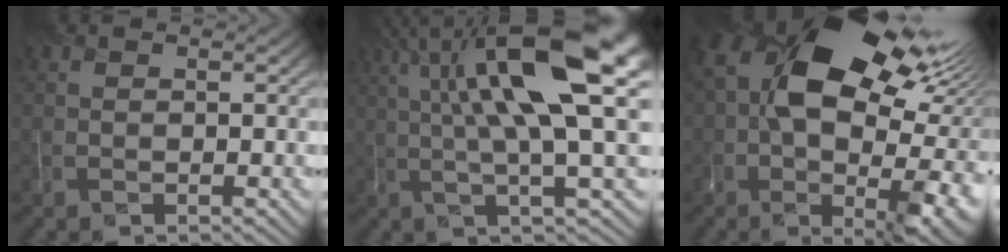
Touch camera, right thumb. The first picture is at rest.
{"total": 14.7, "force": [4.0, 3.9, 13.6], "torque": [-0.227, 0.009, 0.075]}
{"total": 19.3, "force": [3.7, 11.3, 15.1], "torque": [-0.261, -0.016, 0.090]}